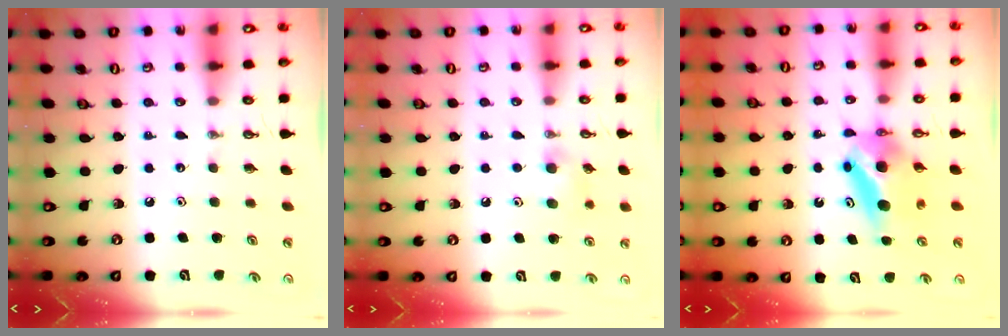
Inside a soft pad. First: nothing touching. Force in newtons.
{"total": 7.2, "press": 7.0, "slide": 1.9}
{"total": 6.6, "press": 6.2, "slide": 2.1}